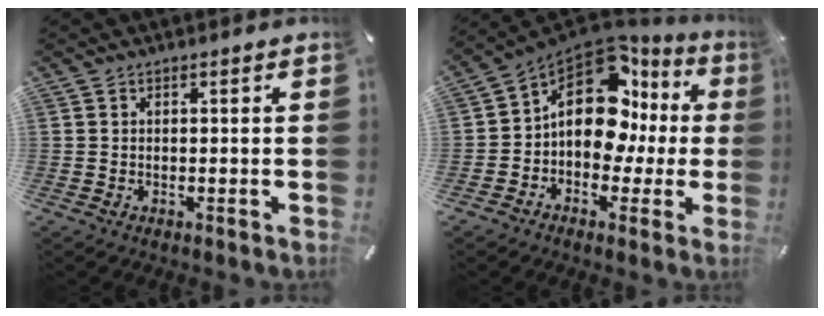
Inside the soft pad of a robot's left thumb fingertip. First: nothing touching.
{"total": 16.0, "force": [3.9, 10.8, 11.2], "torque": [-0.191, -0.028, 0.062]}